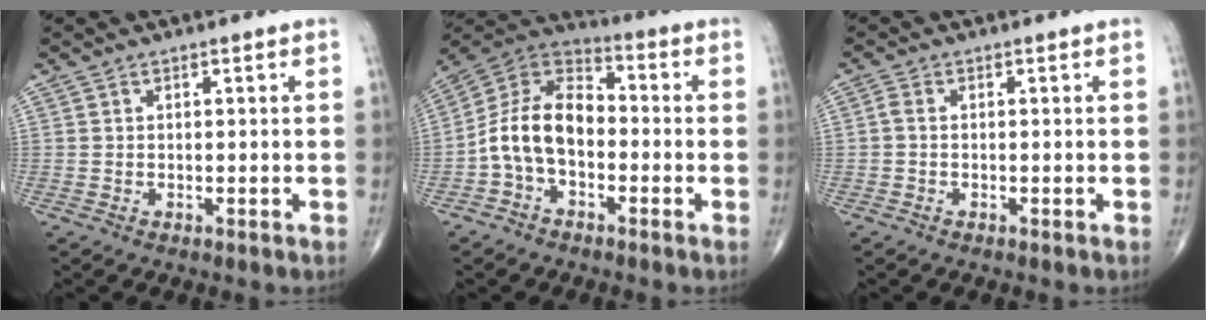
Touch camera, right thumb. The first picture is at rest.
{"total": 12.3, "force": [-2.6, 7.9, 9.0], "torque": [-0.154, 0.044, -0.061]}
{"total": 1.3, "force": [-0.2, 0.8, 1.1], "torque": [-0.021, 0.001, -0.009]}